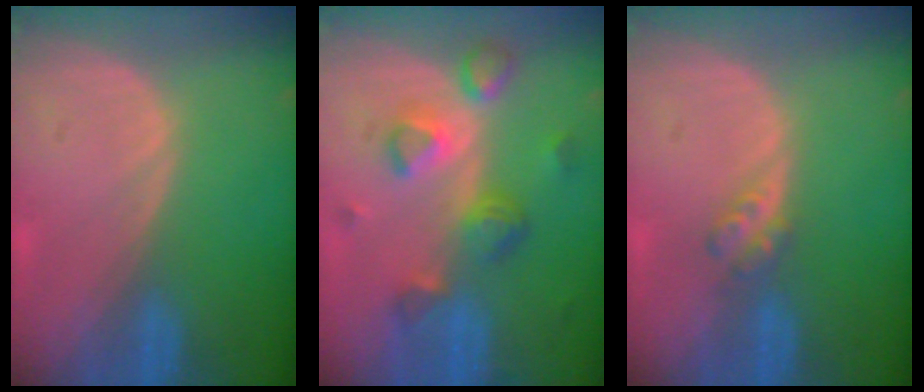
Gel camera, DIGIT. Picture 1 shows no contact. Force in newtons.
{"total": 7.7, "press": 6.9, "slide": 3.5}
{"total": 2.7, "press": 2.3, "slide": 1.3}